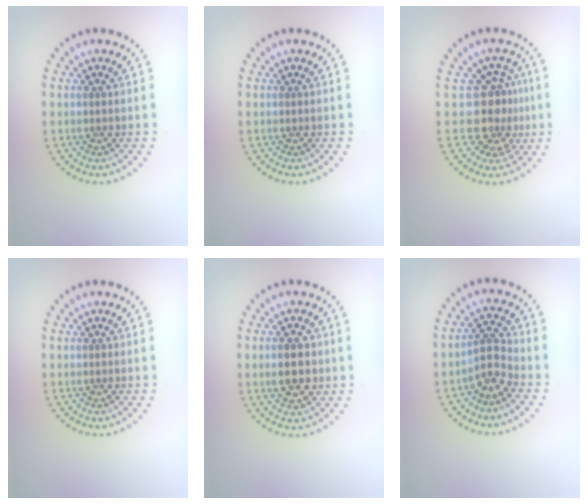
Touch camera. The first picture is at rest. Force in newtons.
{"total": 0.0}
{"total": 3.9, "press": 2.8, "slide": 2.6}
{"total": 0.0}
{"total": 4.4, "press": 4.4, "slide": 0.2}
{"total": 2.4, "press": 1.9, "slide": 1.5}